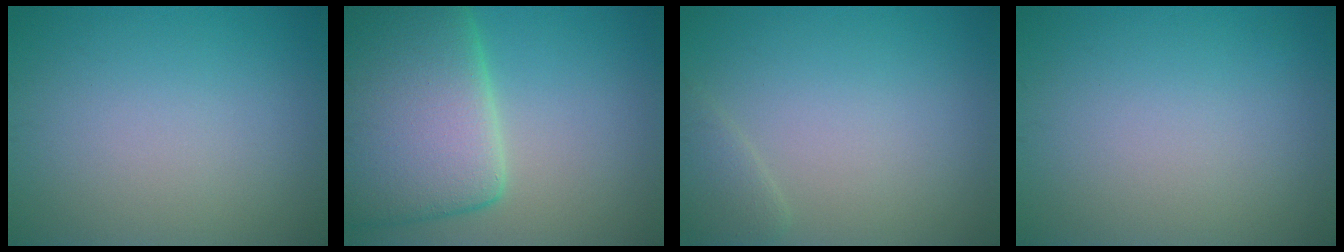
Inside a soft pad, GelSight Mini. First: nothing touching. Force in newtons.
{"total": 11.9, "press": 11.8, "slide": 1.3}
{"total": 1.4, "press": 1.4, "slide": 0.1}
{"total": 0.0}